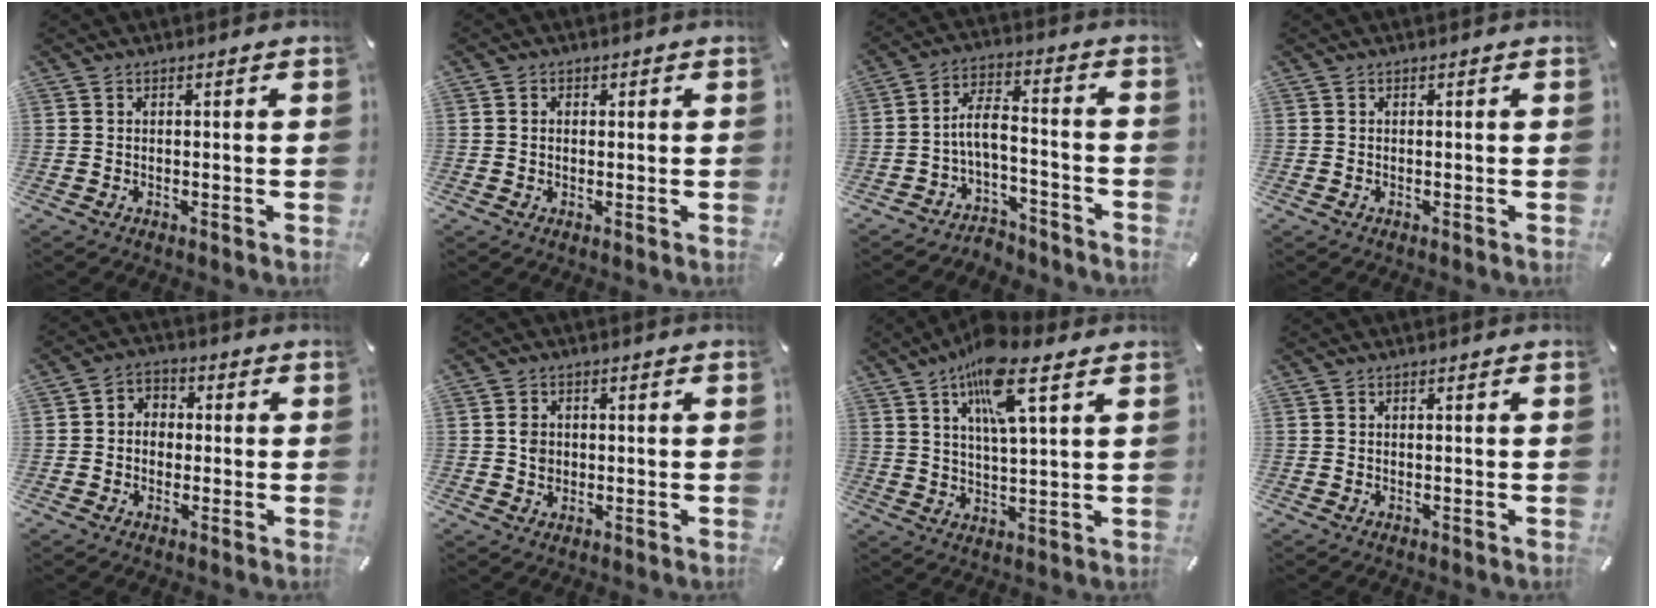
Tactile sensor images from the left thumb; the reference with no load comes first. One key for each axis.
{"total": 1.3, "fx": 0.1, "fy": 1.1, "fz": 0.7, "tx": -0.014, "ty": 0.007, "tz": -0.001}
{"total": 7.4, "fx": -2.5, "fy": 4.4, "fz": 5.4, "tx": -0.106, "ty": 0.012, "tz": -0.046}
{"total": 0.0}
{"total": 4.3, "fx": -1.3, "fy": 3.8, "fz": 1.3, "tx": -0.018, "ty": 0.015, "tz": -0.027}
{"total": 3.2, "fx": 0.0, "fy": 2.9, "fz": 1.4, "tx": -0.021, "ty": 0.004, "tz": -0.003}
{"total": 12.9, "fx": 7.3, "fy": 3.3, "fz": 10.1, "tx": -0.177, "ty": -0.018, "tz": 0.122}
{"total": 0.0}